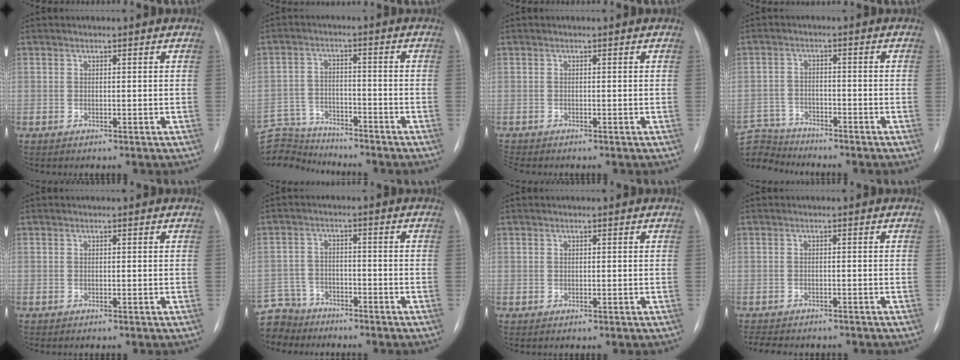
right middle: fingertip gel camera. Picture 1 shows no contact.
{"total": 11.6, "force": [-11.4, 1.7, 1.1], "torque": [-0.032, 0.018, -0.198]}
{"total": 1.5, "force": [-1.5, 0.1, 0.2], "torque": [0.001, -0.004, -0.021]}
{"total": 9.1, "force": [-8.8, 2.1, 0.3], "torque": [-0.022, 0.012, -0.167]}
{"total": 0.0}
{"total": 8.4, "force": [-7.5, 3.6, -0.1], "torque": [-0.010, 0.007, -0.139]}
{"total": 0.0}
{"total": 7.8, "force": [-6.8, 2.4, 3.1], "torque": [-0.053, -0.003, -0.086]}